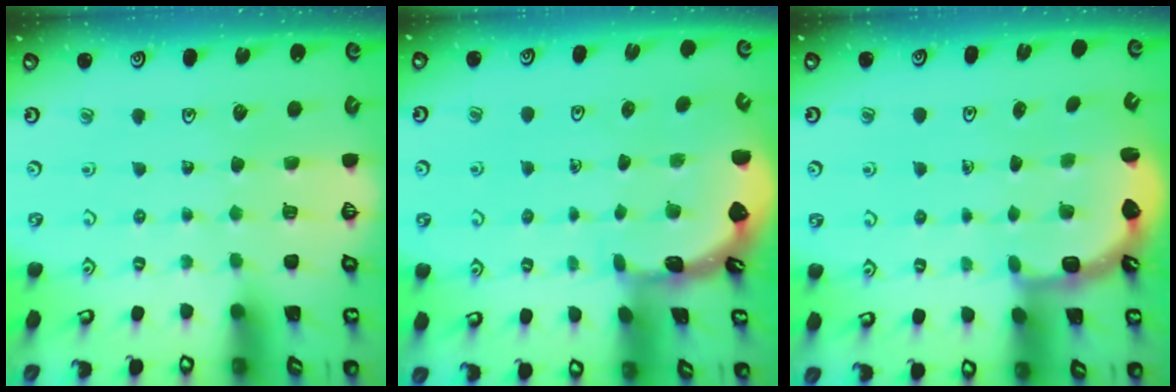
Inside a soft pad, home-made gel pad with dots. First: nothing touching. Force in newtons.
{"total": 1.7, "press": 1.7, "slide": 0.1}
{"total": 3.2, "press": 2.3, "slide": 2.2}